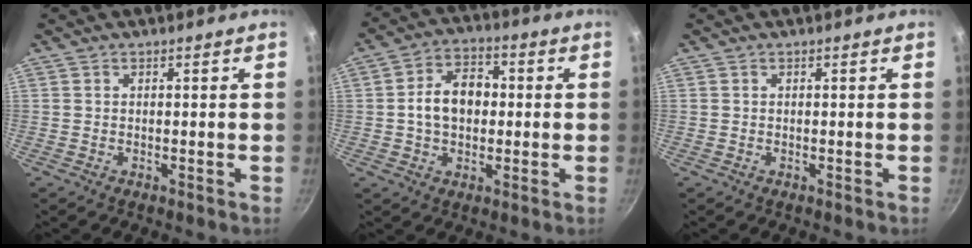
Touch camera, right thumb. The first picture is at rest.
{"total": 9.8, "force": [0.2, 6.9, 6.9], "torque": [-0.086, 0.022, -0.006]}
{"total": 0.0}